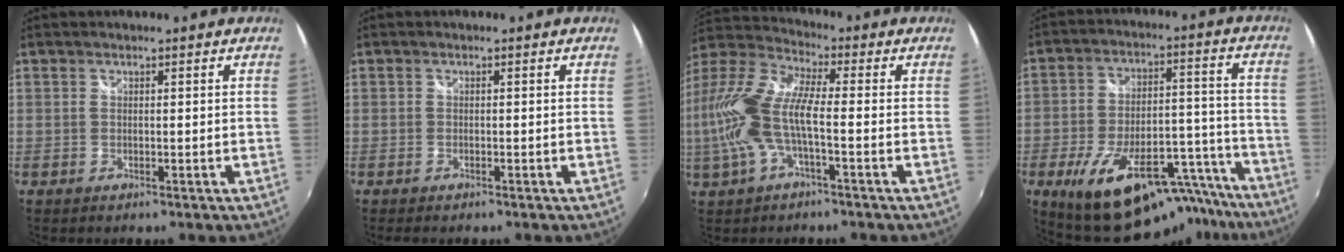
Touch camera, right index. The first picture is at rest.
{"total": 1.1, "force": [-0.9, 0.4, 0.4], "torque": [-0.010, -0.004, -0.018]}
{"total": 14.1, "force": [-1.8, 4.6, 13.2], "torque": [-0.269, 0.004, -0.035]}
{"total": 24.4, "force": [-16.9, 10.3, 14.3], "torque": [-0.238, 0.017, -0.221]}